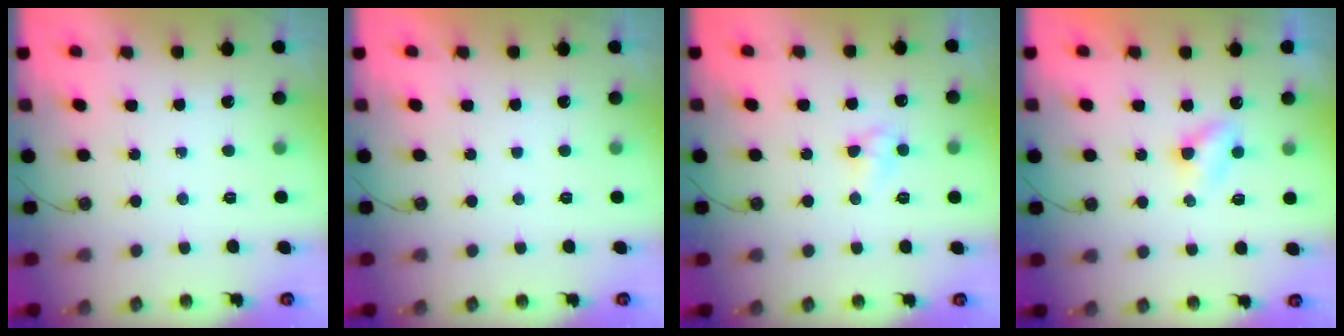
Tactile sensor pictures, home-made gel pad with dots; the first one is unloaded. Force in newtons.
{"total": 0.0}
{"total": 4.3, "press": 4.3, "slide": 0.6}
{"total": 4.0, "press": 4.0, "slide": 0.5}